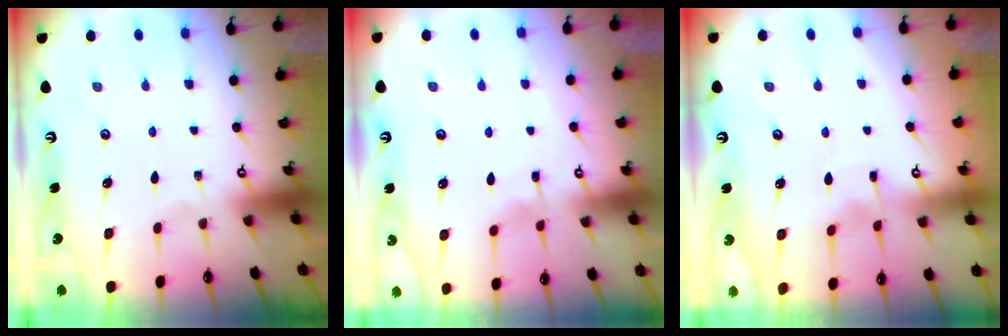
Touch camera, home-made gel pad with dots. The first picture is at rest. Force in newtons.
{"total": 3.5, "press": 3.5, "slide": 0.5}
{"total": 2.9, "press": 2.9, "slide": 0.2}